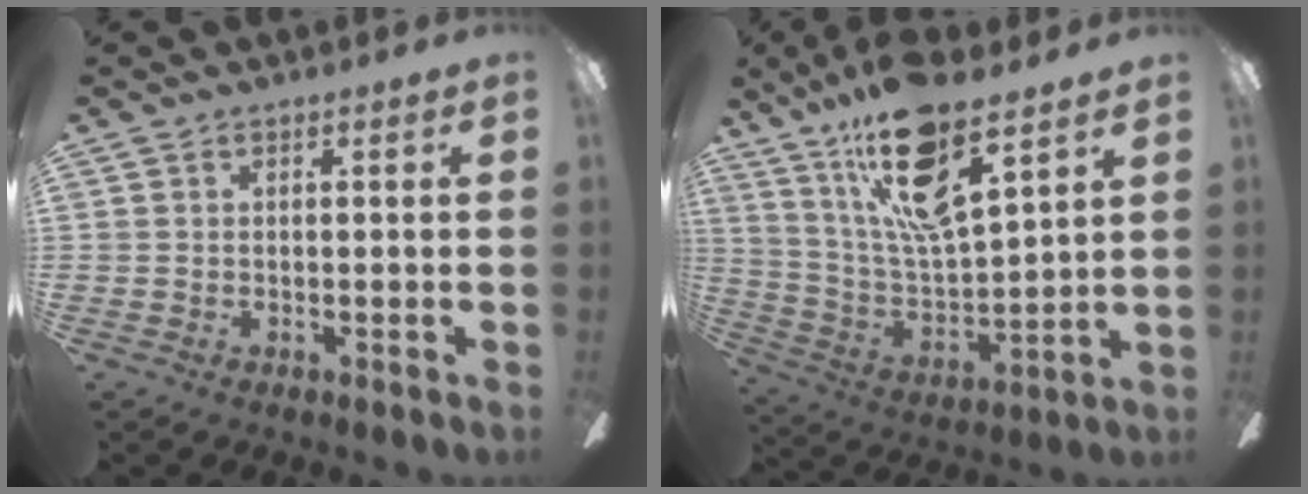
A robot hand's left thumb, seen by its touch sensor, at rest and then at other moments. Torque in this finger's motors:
{"motor_torque": [0.44, 0.34, 1.41, -1.40, 0.22]}